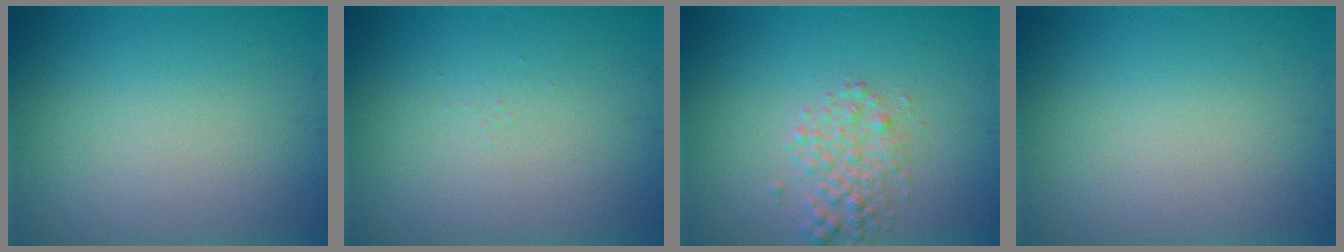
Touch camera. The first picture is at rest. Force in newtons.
{"total": 0.0}
{"total": 2.4, "press": 2.4, "slide": 0.1}
{"total": 0.0}